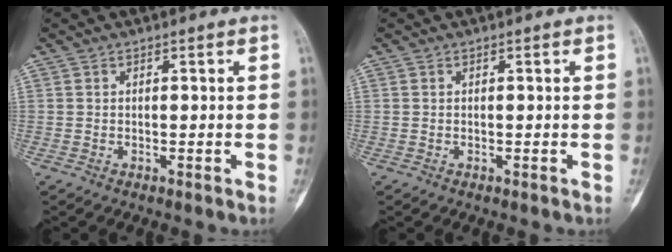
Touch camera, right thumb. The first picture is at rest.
{"total": 0.0}